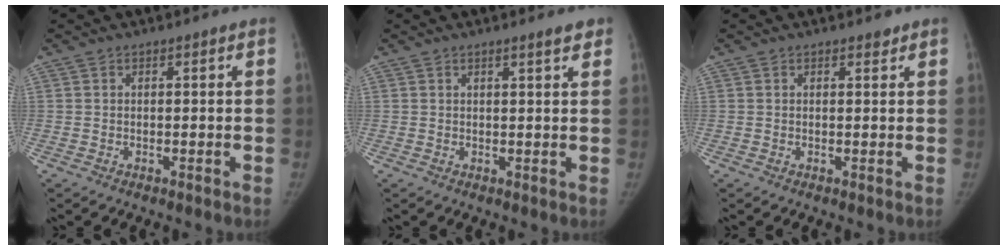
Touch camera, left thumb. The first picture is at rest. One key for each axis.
{"total": 2.2, "fx": 1.6, "fy": 0.3, "fz": 1.5, "tx": -0.018, "ty": -0.009, "tz": 0.021}
{"total": 0.9, "fx": 0.7, "fy": 0.4, "fz": 0.3, "tx": -0.001, "ty": -0.005, "tz": 0.008}